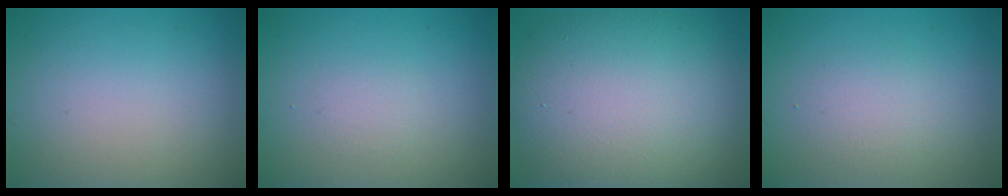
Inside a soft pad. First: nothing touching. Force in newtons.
{"total": 0.9, "press": 0.9, "slide": 0.0}
{"total": 12.9, "press": 12.9, "slide": 0.9}
{"total": 2.0, "press": 2.0, "slide": 0.1}